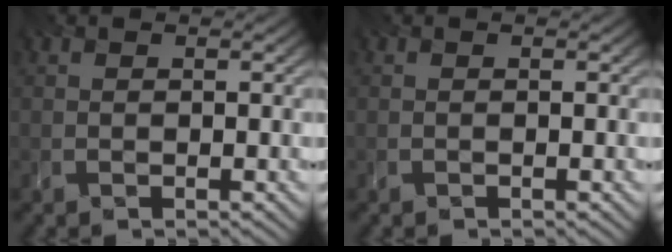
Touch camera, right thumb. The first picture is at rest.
{"total": 0.0}